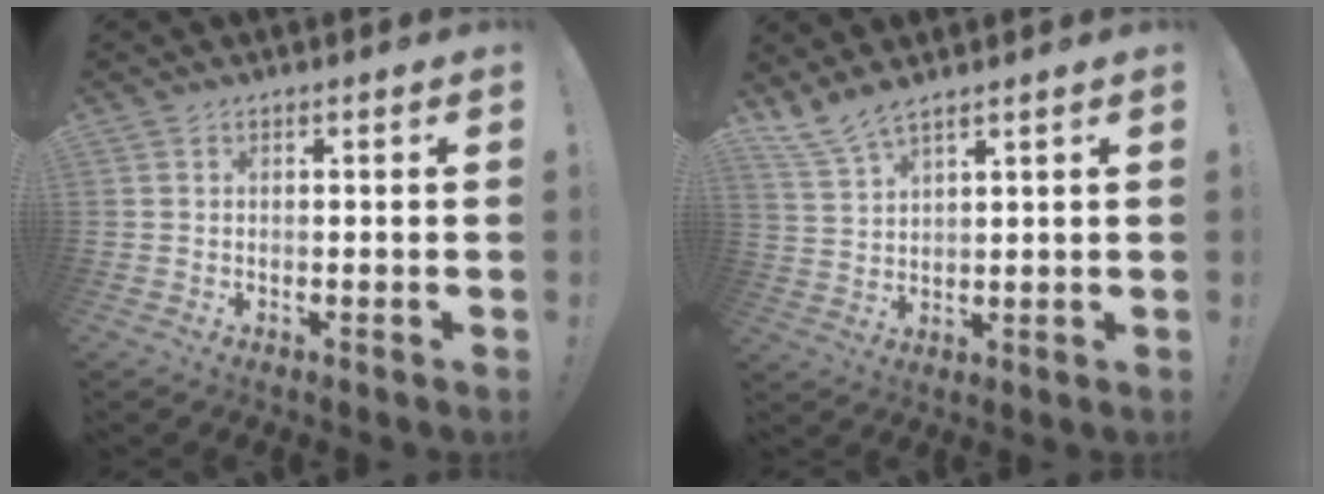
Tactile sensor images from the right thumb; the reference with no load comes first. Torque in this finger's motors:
{"motor_torque": [-0.01, 0.02, 0.07, 0.05, 0.00]}